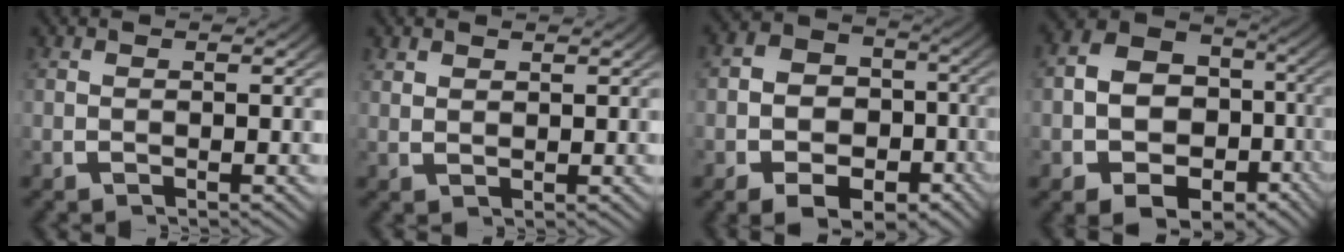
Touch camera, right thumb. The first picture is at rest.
{"total": 1.1, "force": [1.1, 0.3, 0.2], "torque": [0.004, 0.002, 0.026]}
{"total": 8.5, "force": [-2.7, 6.7, 4.5], "torque": [-0.077, -0.028, -0.040]}
{"total": 13.0, "force": [-4.0, 10.3, 6.9], "torque": [-0.134, -0.043, -0.054]}